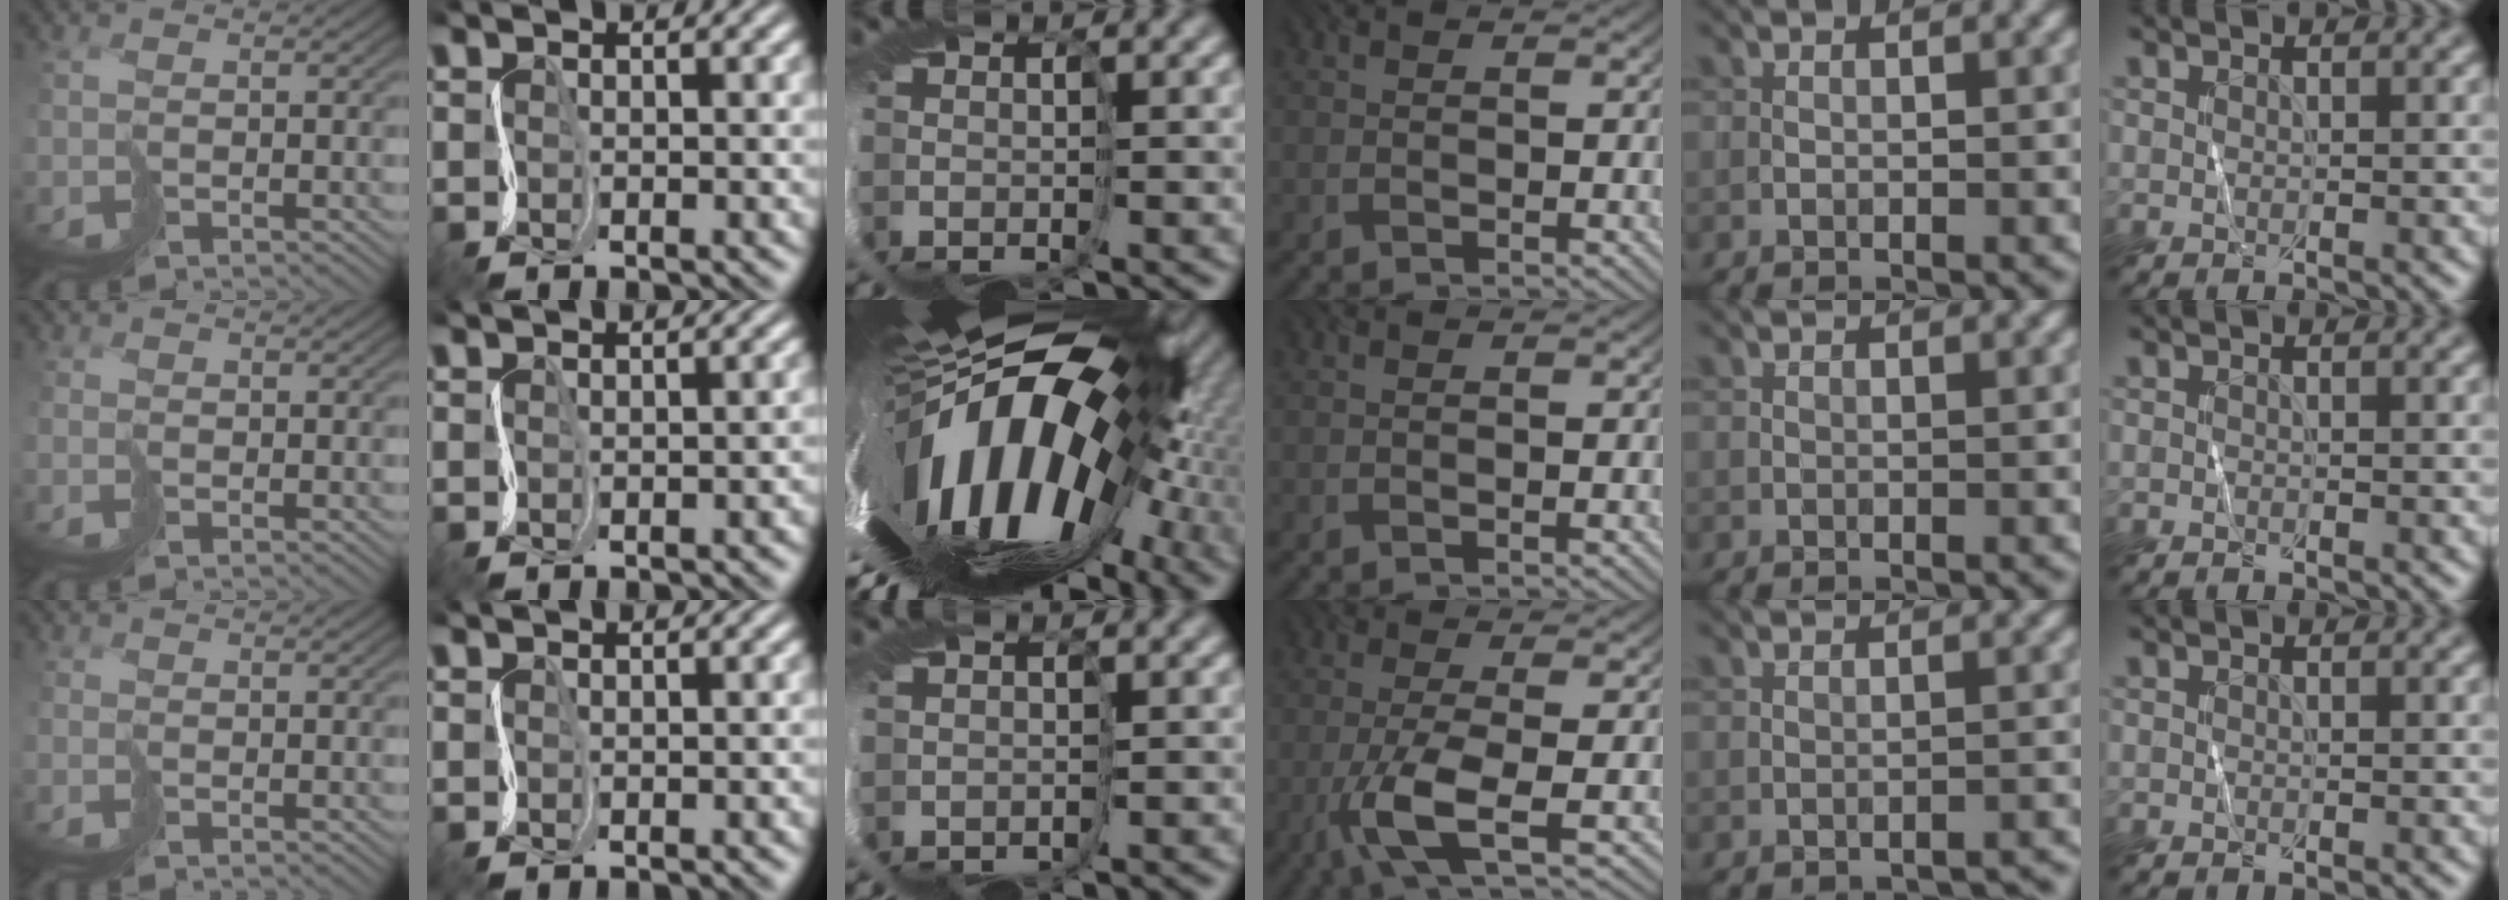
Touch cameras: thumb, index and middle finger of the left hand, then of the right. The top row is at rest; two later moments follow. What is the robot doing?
{"motion": "cut", "object": "tape"}